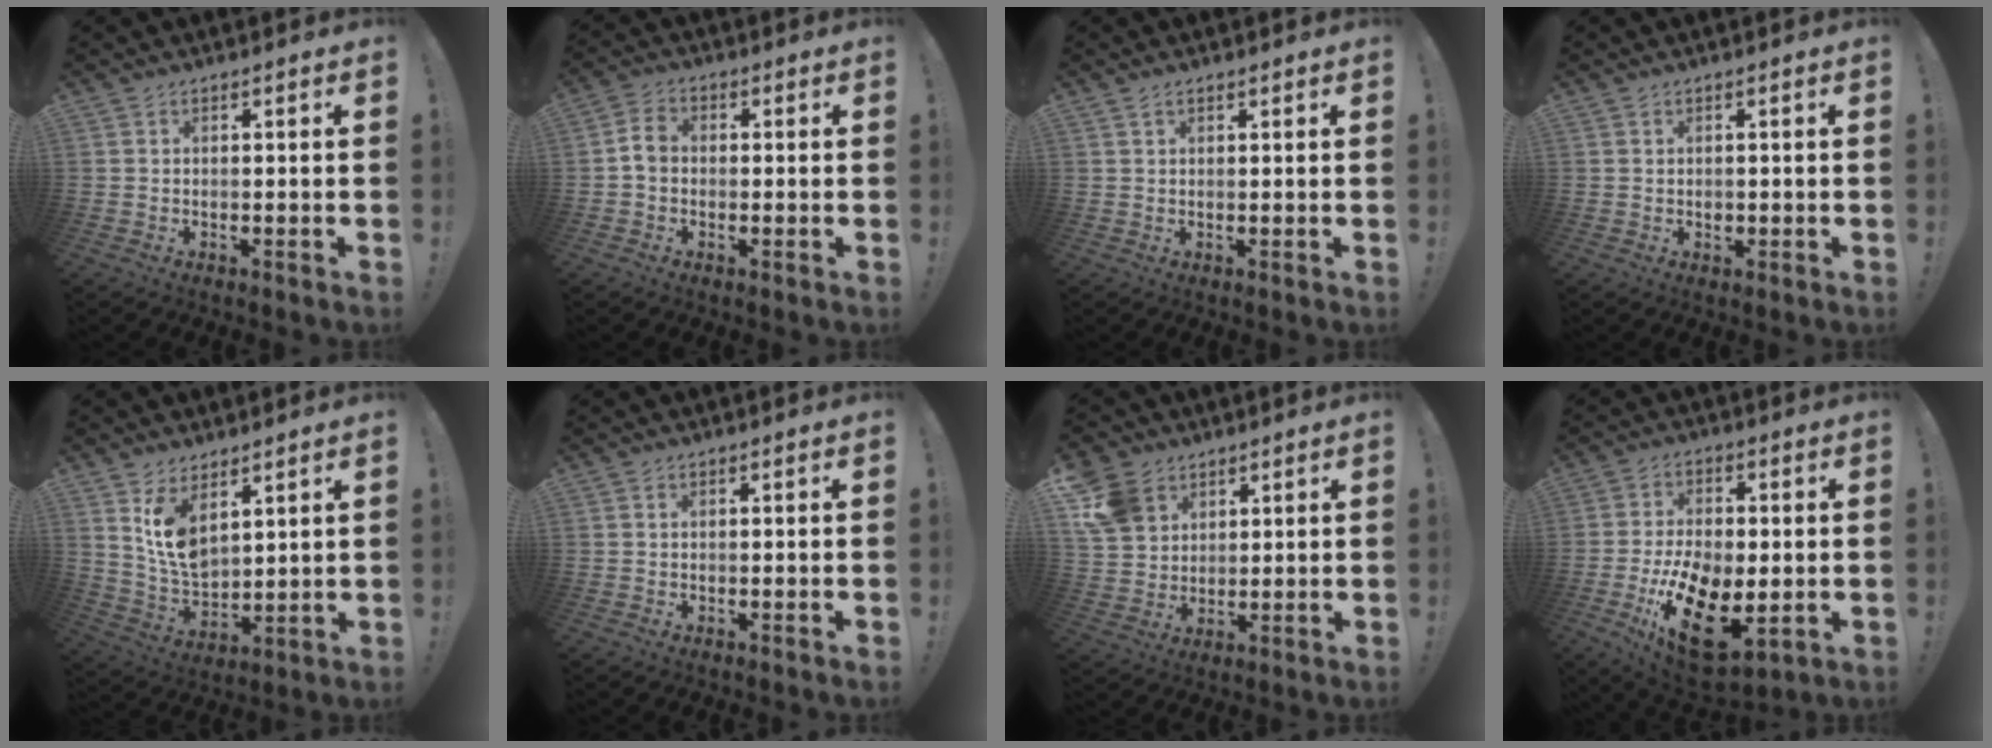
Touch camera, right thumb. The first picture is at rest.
{"total": 4.8, "force": [-0.4, 3.6, 3.1], "torque": [-0.047, 0.013, -0.004]}
{"total": 1.4, "force": [0.9, 0.6, 0.8], "torque": [-0.011, -0.001, 0.016]}
{"total": 1.1, "force": [-0.2, 1.1, 0.2], "torque": [-0.001, 0.001, -0.004]}
{"total": 10.3, "force": [6.0, 5.9, 5.9], "torque": [-0.102, -0.041, 0.117]}
{"total": 0.0}
{"total": 11.1, "force": [5.9, 8.4, 4.2], "torque": [-0.083, -0.028, 0.121]}
{"total": 18.7, "force": [-5.3, 10.4, 14.6], "torque": [-0.260, 0.019, -0.077]}